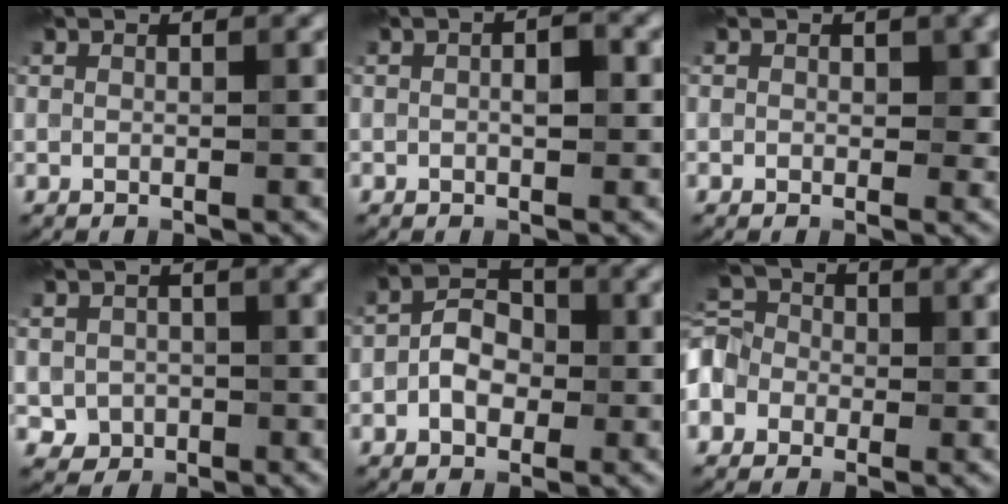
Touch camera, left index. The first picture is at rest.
{"total": 1.7, "force": [-0.1, 0.8, 1.5], "torque": [-0.022, 0.002, -0.002]}
{"total": 2.3, "force": [0.4, 1.6, 1.6], "torque": [-0.015, -0.004, 0.002]}
{"total": 2.2, "force": [-0.4, 2.1, 0.6], "torque": [-0.003, -0.005, -0.009]}
{"total": 3.5, "force": [-1.0, 2.5, 2.3], "torque": [-0.033, 0.009, -0.023]}
{"total": 6.5, "force": [-2.4, 5.4, 2.6], "torque": [-0.060, 0.005, -0.060]}